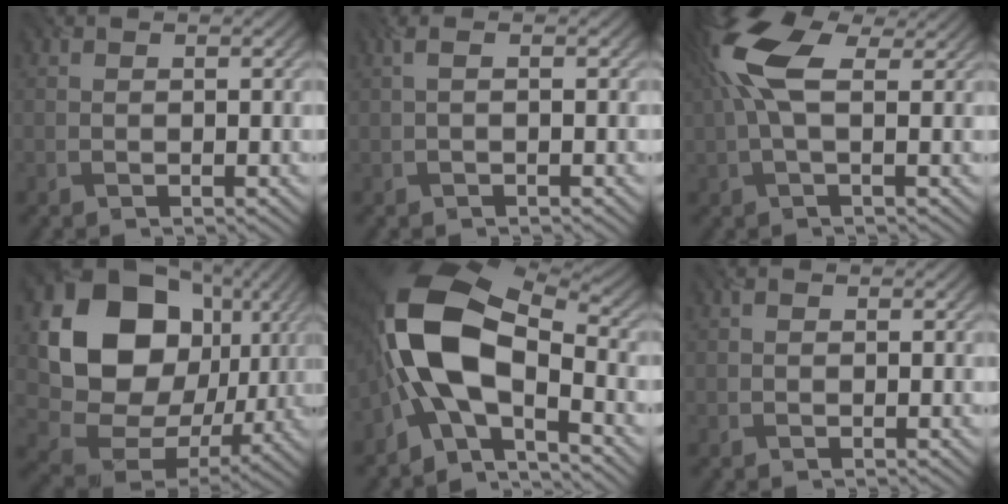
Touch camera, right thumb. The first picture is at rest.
{"total": 1.1, "force": [0.1, 0.0, 1.1], "torque": [-0.021, 0.007, -0.001]}
{"total": 9.9, "force": [3.0, 4.2, 8.4], "torque": [-0.205, 0.023, 0.049]}
{"total": 17.9, "force": [4.3, 14.4, 9.7], "torque": [-0.210, -0.012, 0.096]}
{"total": 14.7, "force": [-3.1, 7.9, 12.1], "torque": [-0.249, 0.003, -0.069]}
{"total": 0.0}